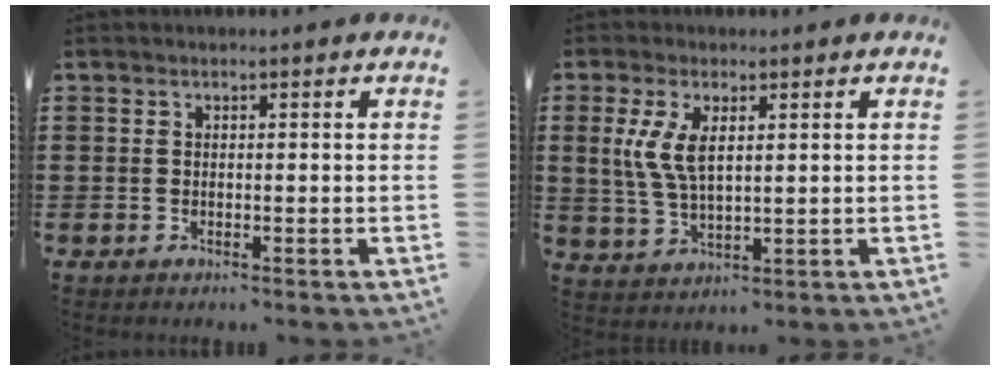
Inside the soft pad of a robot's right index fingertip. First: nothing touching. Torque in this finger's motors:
{"motor_torque": [1.10, 0.36, 0.67, 0.16]}